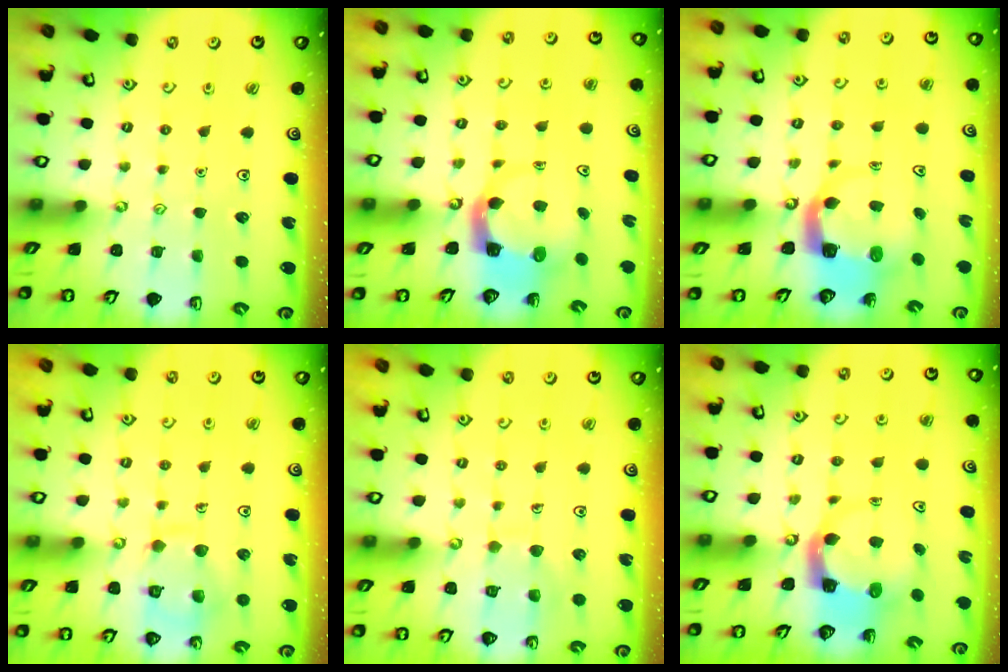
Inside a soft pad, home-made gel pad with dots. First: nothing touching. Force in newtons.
{"total": 4.0, "press": 3.9, "slide": 0.6}
{"total": 6.2, "press": 6.2, "slide": 0.6}
{"total": 11.9, "press": 11.9, "slide": 0.9}
{"total": 7.9, "press": 7.9, "slide": 0.6}
{"total": 3.8, "press": 3.7, "slide": 0.6}